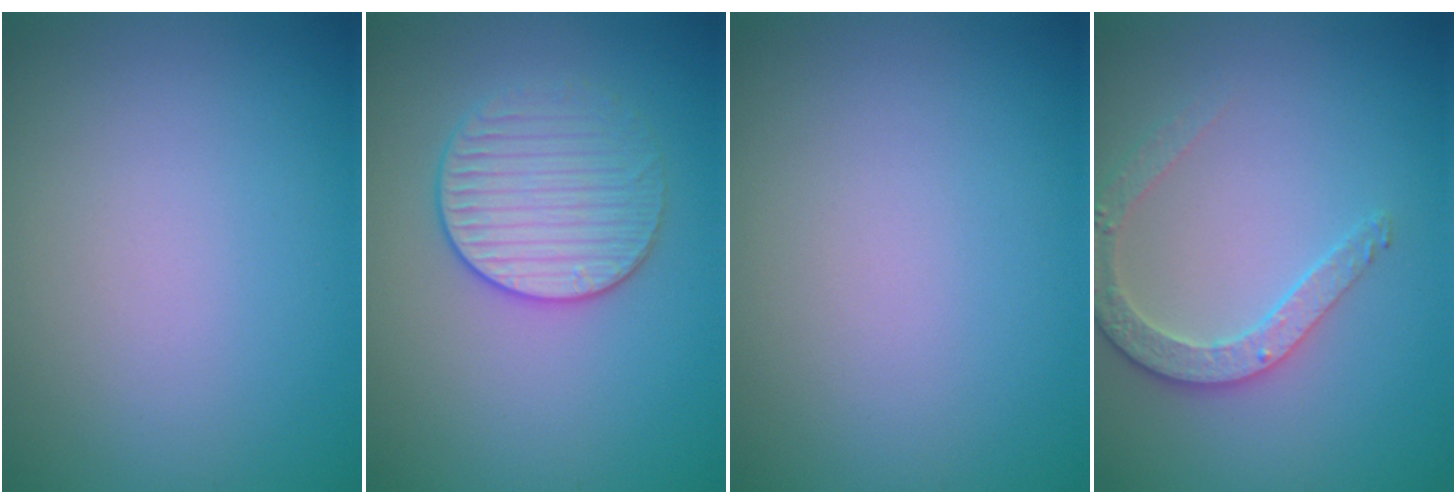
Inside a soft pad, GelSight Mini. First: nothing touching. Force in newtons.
{"total": 3.1, "press": 3.1, "slide": 0.5}
{"total": 0.0}
{"total": 2.8, "press": 2.5, "slide": 1.2}